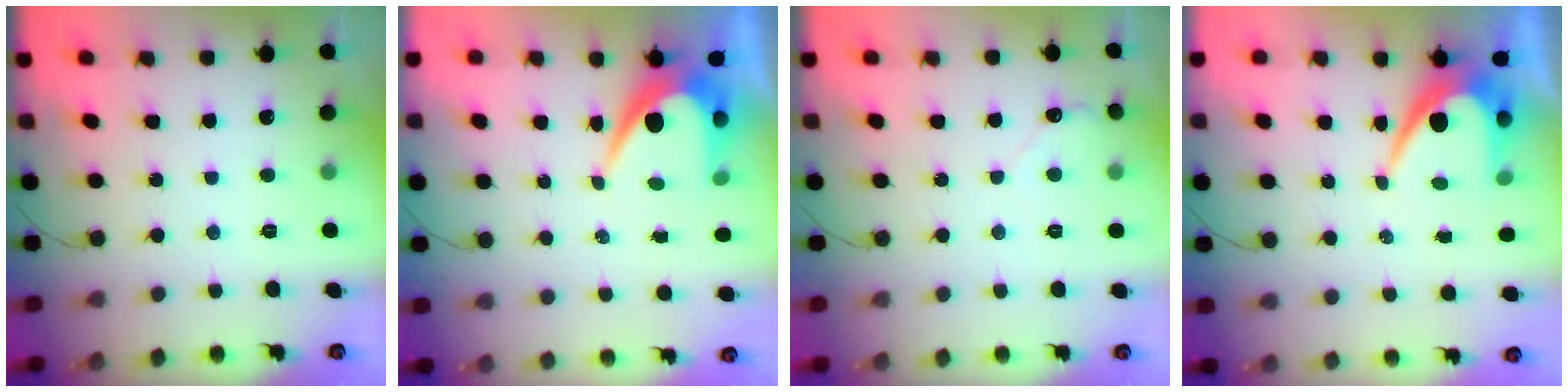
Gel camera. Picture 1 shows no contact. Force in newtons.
{"total": 8.1, "press": 8.1, "slide": 0.5}
{"total": 2.7, "press": 2.7, "slide": 0.2}
{"total": 7.9, "press": 7.8, "slide": 0.5}